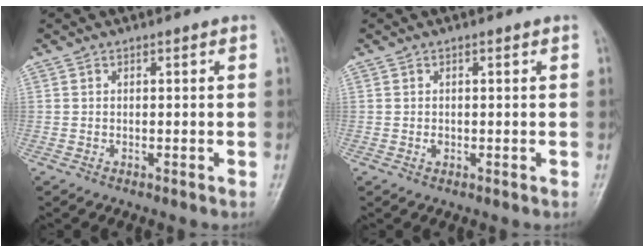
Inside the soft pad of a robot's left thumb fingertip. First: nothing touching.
{"total": 0.8, "force": [0.0, 0.6, 0.5], "torque": [-0.006, 0.000, 0.000]}